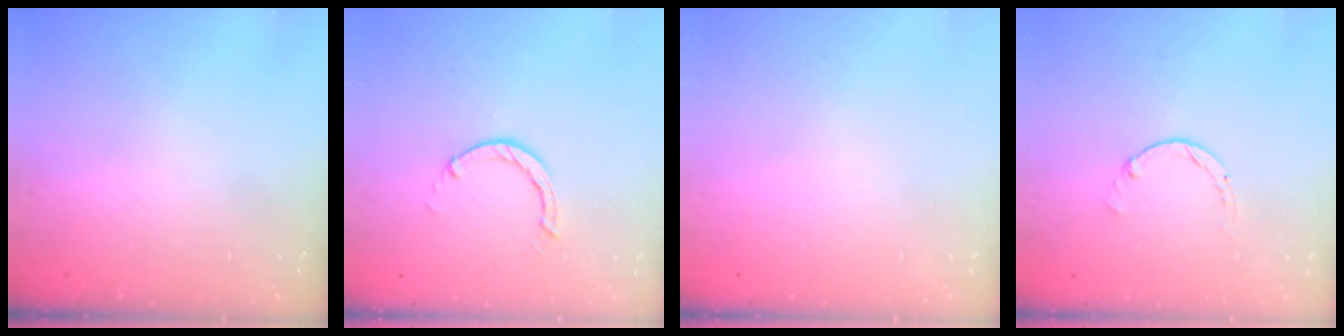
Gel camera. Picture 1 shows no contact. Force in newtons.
{"total": 3.2, "press": 3.1, "slide": 0.5}
{"total": 0.0}
{"total": 0.0}